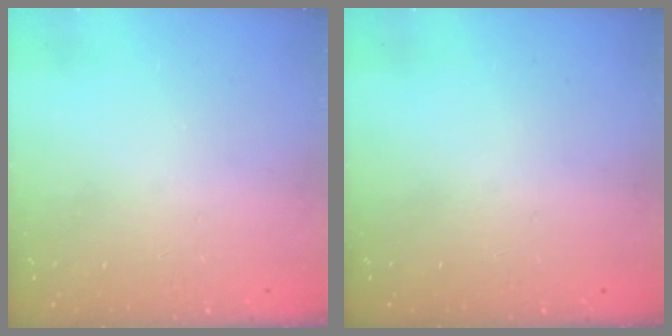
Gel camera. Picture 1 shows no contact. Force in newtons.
{"total": 0.0}